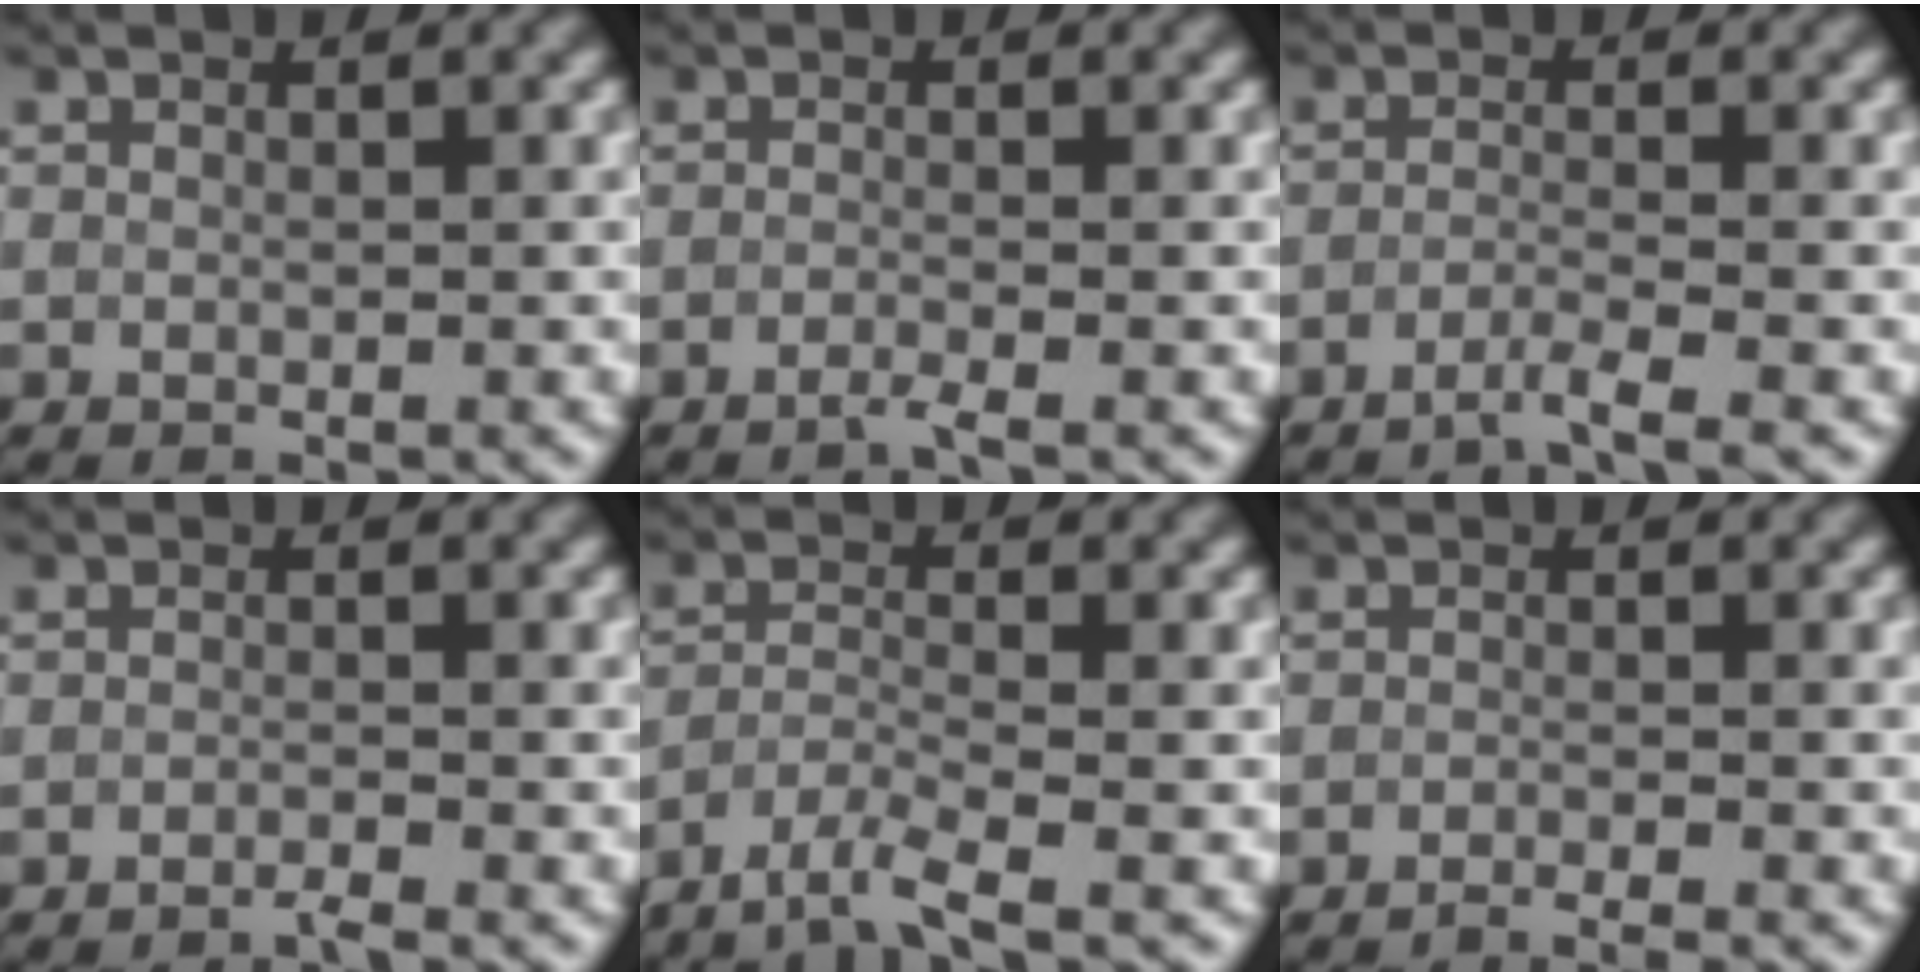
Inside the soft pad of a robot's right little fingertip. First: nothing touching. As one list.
[{"total": 1.5, "force": [-1.5, -0.3, 0.1], "torque": [0.000, -0.006, -0.033]}, {"total": 2.3, "force": [-2.2, -0.3, 0.6], "torque": [-0.007, 0.002, -0.051]}, {"total": 1.6, "force": [-1.6, -0.3, -0.2], "torque": [0.006, -0.005, -0.033]}, {"total": 3.7, "force": [-3.4, 0.1, 1.3], "torque": [-0.032, -0.007, -0.072]}, {"total": 2.1, "force": [-2.1, -0.1, 0.3], "torque": [0.003, -0.007, -0.041]}]